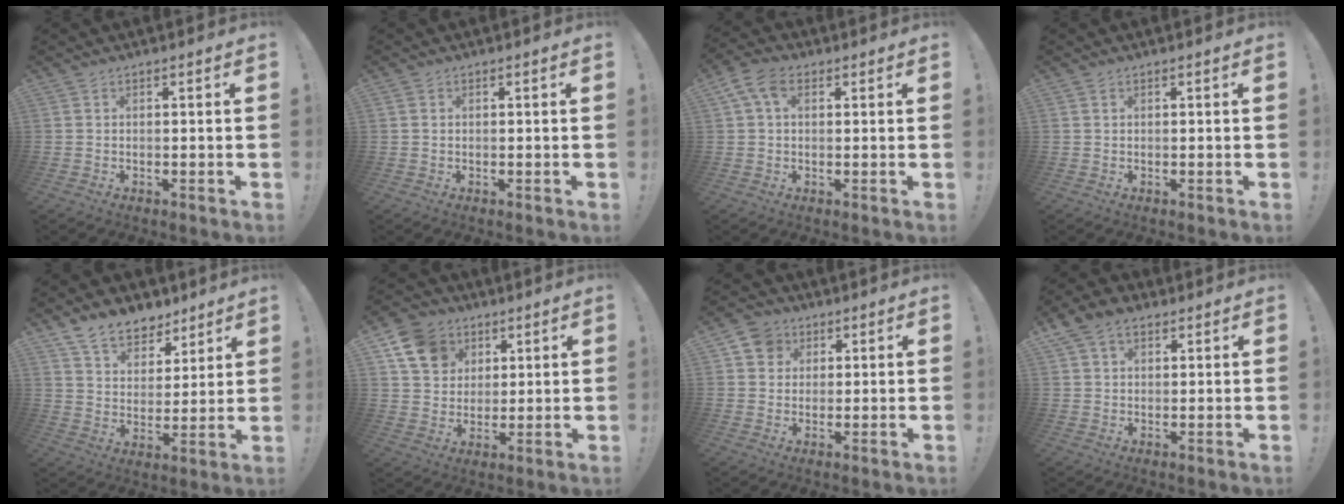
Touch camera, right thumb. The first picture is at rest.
{"total": 0.9, "force": [0.4, 0.6, 0.4], "torque": [0.000, -0.001, 0.006]}
{"total": 7.4, "force": [2.6, 4.6, 5.1], "torque": [-0.106, 0.008, 0.052]}
{"total": 0.5, "force": [0.3, 0.3, 0.2], "torque": [-0.005, 0.001, 0.006]}
{"total": 10.8, "force": [8.3, 6.2, 3.1], "torque": [-0.059, -0.059, 0.162]}
{"total": 12.7, "force": [6.2, 10.0, 4.8], "torque": [-0.078, -0.027, 0.125]}
{"total": 7.0, "force": [2.9, 6.1, 1.9], "torque": [-0.030, -0.011, 0.059]}
{"total": 6.9, "force": [3.7, 4.6, 3.7], "torque": [-0.062, -0.003, 0.072]}